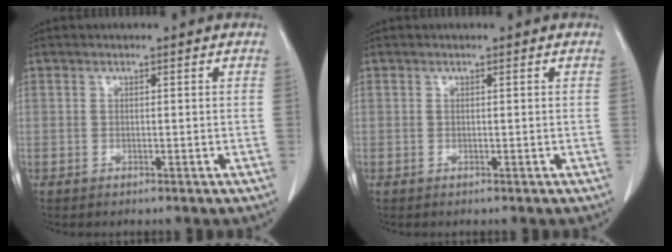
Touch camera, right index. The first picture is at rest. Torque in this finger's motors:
{"motor_torque": [-0.05, 0.04, -0.05, -0.01]}